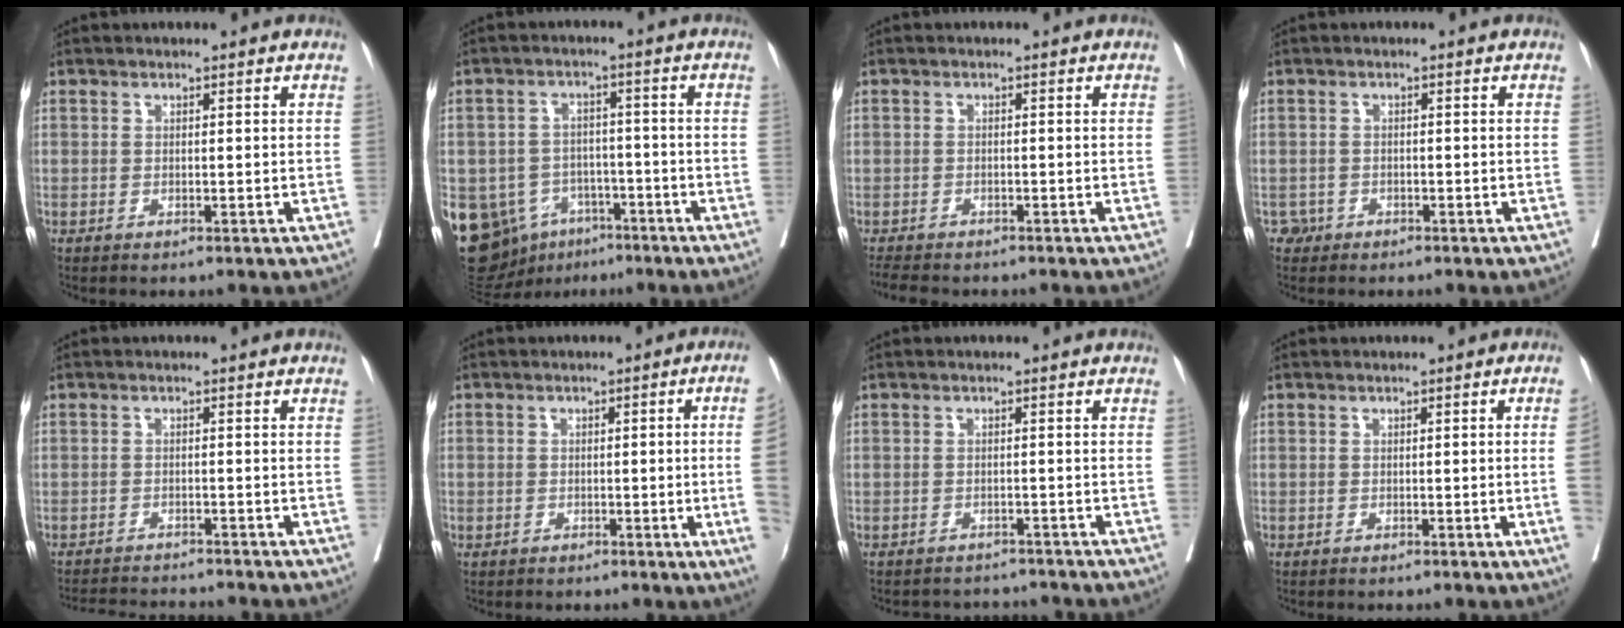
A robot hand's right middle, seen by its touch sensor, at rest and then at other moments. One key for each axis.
{"total": 17.4, "fx": -8.1, "fy": 13.5, "fz": 7.4, "tx": -0.182, "ty": 0.017, "tz": -0.111}
{"total": 4.6, "fx": -4.0, "fy": 1.8, "fz": 1.5, "tx": -0.026, "ty": -0.011, "tz": -0.060}
{"total": 1.2, "fx": -0.9, "fy": 0.7, "fz": -0.2, "tx": 0.004, "ty": 0.006, "tz": -0.019}
{"total": 6.7, "fx": -6.5, "fy": 0.2, "fz": 1.4, "tx": -0.018, "ty": -0.007, "tz": -0.100}
{"total": 7.8, "fx": -1.1, "fy": -1.3, "fz": 7.6, "tx": -0.082, "ty": -0.005, "tz": -0.014}
{"total": 5.2, "fx": -5.1, "fy": 1.3, "fz": -0.1, "tx": 0.004, "ty": 0.004, "tz": -0.061}
{"total": 3.1, "fx": -0.6, "fy": -0.9, "fz": 2.9, "tx": -0.036, "ty": -0.003, "tz": -0.006}